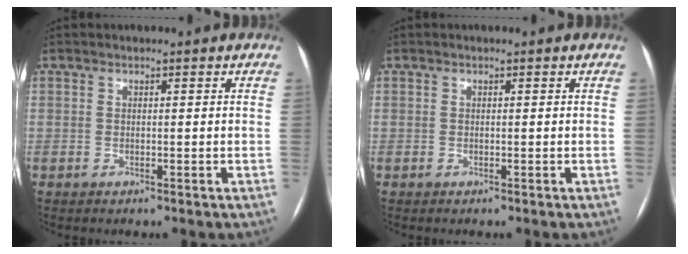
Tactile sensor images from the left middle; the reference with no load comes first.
{"total": 0.0}